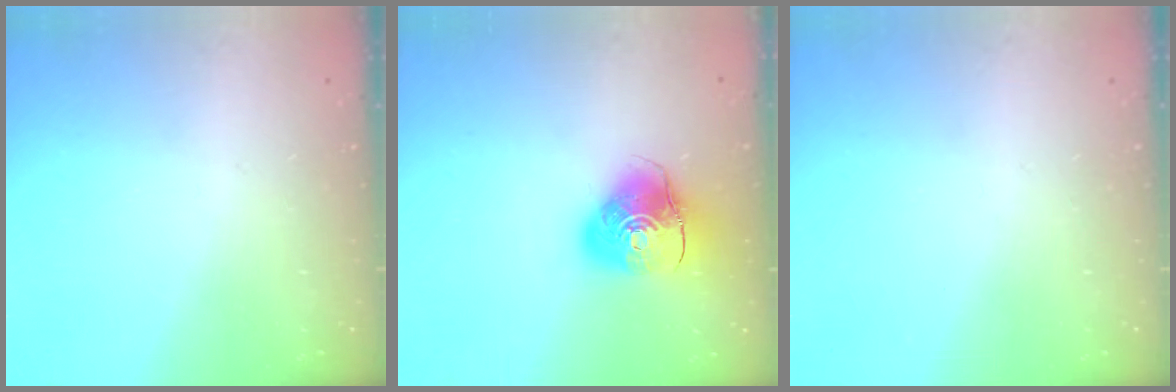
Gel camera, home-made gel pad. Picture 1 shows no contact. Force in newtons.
{"total": 10.8, "press": 10.6, "slide": 1.7}
{"total": 0.0}